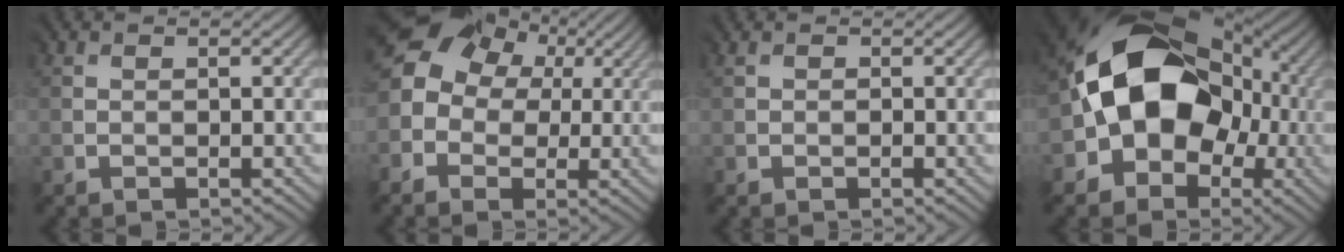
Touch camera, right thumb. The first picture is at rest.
{"total": 11.4, "force": [1.3, 10.2, 5.1], "torque": [-0.151, 0.012, 0.001]}
{"total": 0.5, "force": [0.3, 0.5, 0.1], "torque": [-0.003, 0.000, 0.003]}
{"total": 15.3, "force": [-0.9, 12.3, 9.1], "torque": [-0.139, -0.006, -0.025]}